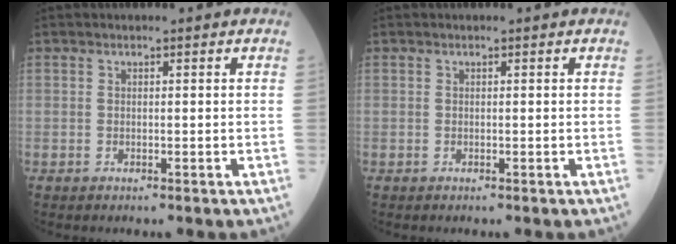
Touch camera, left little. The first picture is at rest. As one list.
[{"total": 0.0}]